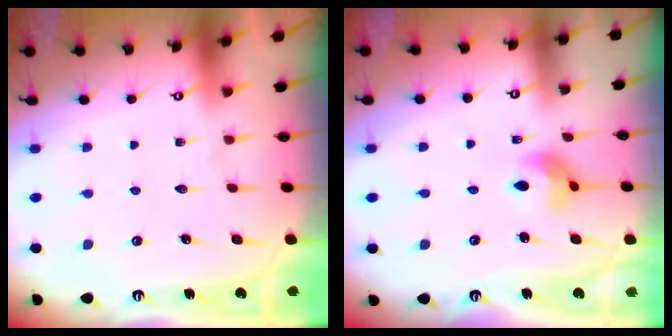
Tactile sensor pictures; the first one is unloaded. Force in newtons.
{"total": 7.6, "press": 7.6, "slide": 0.3}